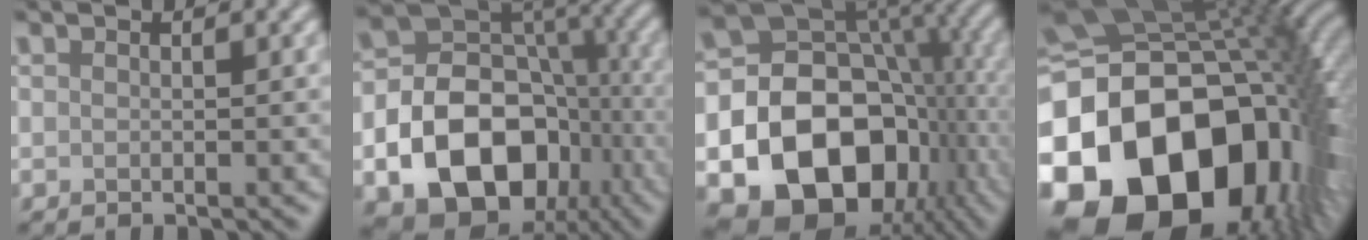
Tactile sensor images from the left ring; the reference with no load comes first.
{"total": 15.4, "force": [-5.4, 11.6, 8.5], "torque": [-0.133, -0.019, -0.105]}
{"total": 19.3, "force": [-5.9, 14.7, 11.0], "torque": [-0.178, -0.022, -0.107]}
{"total": 22.5, "force": [-7.0, 16.2, 14.0], "torque": [-0.308, -0.037, -0.105]}